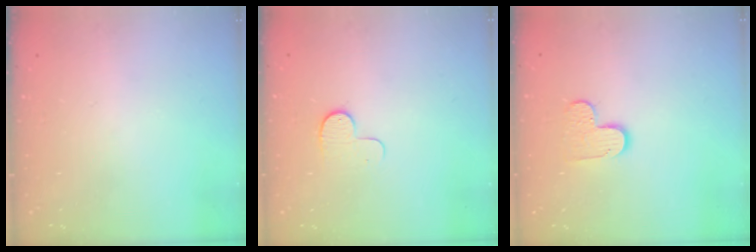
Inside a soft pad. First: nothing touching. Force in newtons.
{"total": 6.9, "press": 6.8, "slide": 0.7}
{"total": 5.6, "press": 5.6, "slide": 0.3}